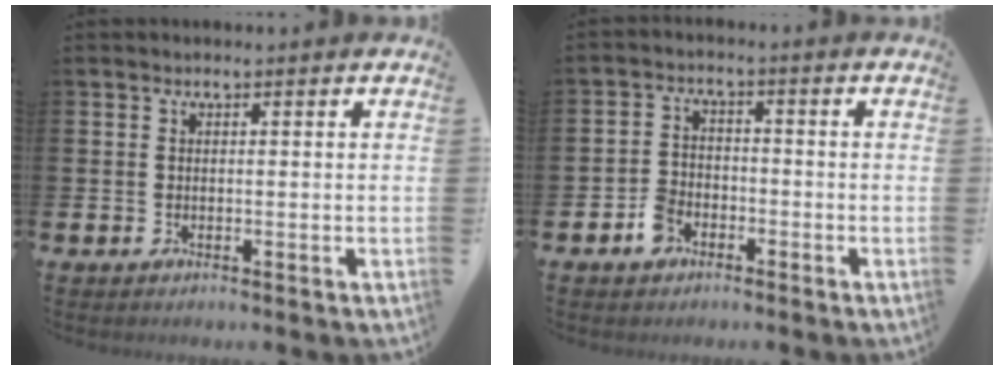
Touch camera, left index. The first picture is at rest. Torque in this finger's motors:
{"motor_torque": [0.04, 0.05, 0.00, 0.06]}